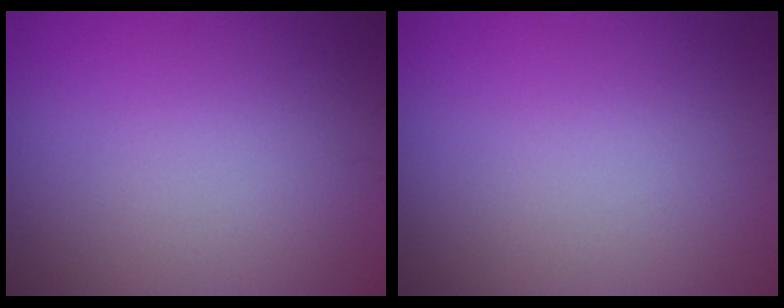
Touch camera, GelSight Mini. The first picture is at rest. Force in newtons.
{"total": 0.0}